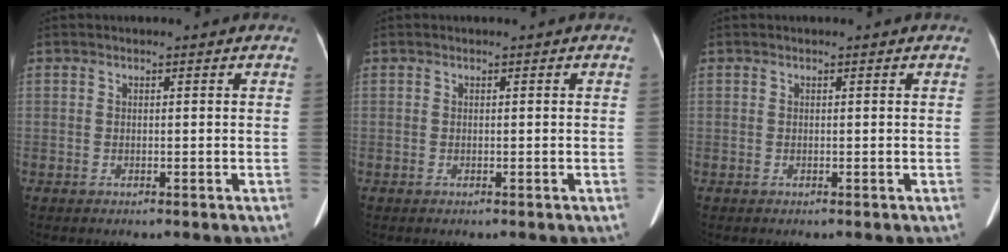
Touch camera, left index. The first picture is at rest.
{"total": 0.0}
{"total": 0.0}